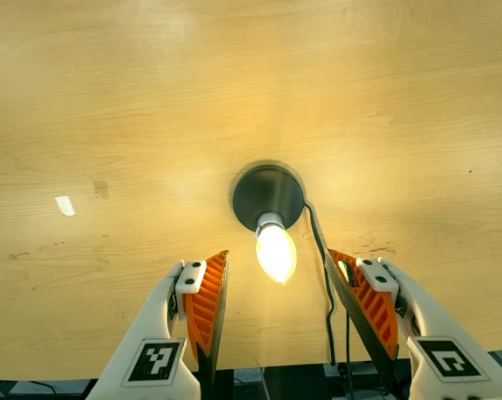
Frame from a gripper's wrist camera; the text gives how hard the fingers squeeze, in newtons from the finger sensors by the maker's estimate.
{"total": 0.0}